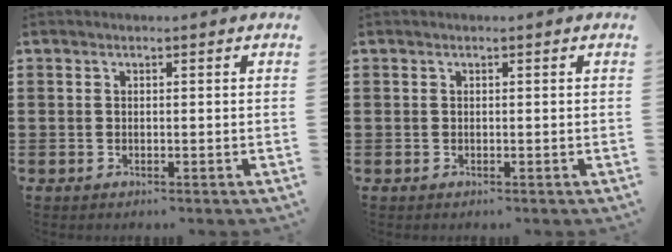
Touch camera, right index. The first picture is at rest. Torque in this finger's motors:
{"motor_torque": [2.14, 0.00, 0.00, 0.01]}